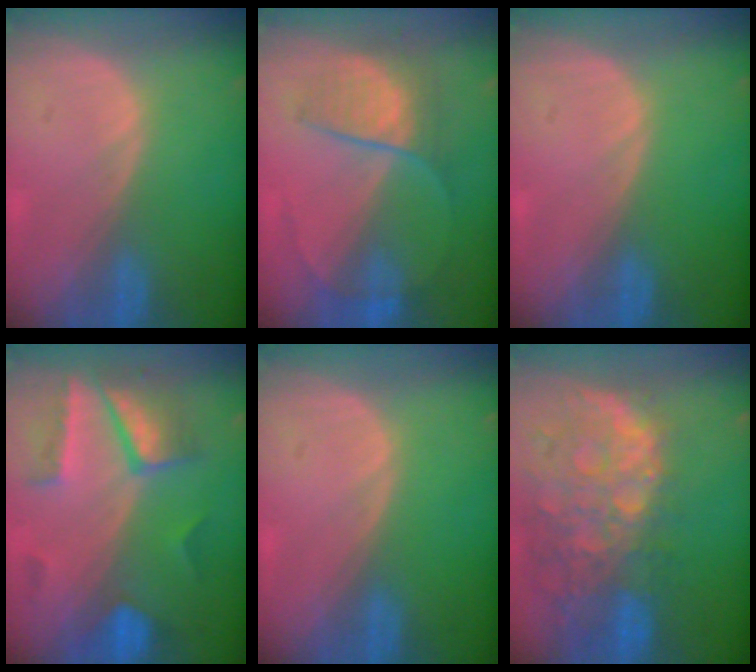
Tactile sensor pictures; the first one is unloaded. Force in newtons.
{"total": 6.6, "press": 6.5, "slide": 1.5}
{"total": 0.0}
{"total": 8.2, "press": 7.7, "slide": 2.7}
{"total": 0.0}
{"total": 13.9, "press": 11.3, "slide": 8.1}